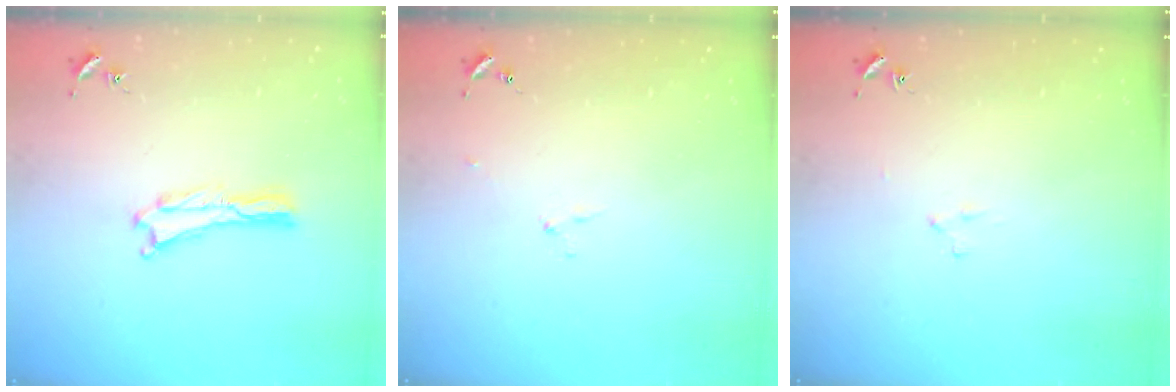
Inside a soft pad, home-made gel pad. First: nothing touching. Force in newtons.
{"total": 2.9, "press": 2.9, "slide": 0.3}
{"total": 2.2, "press": 2.2, "slide": 0.2}